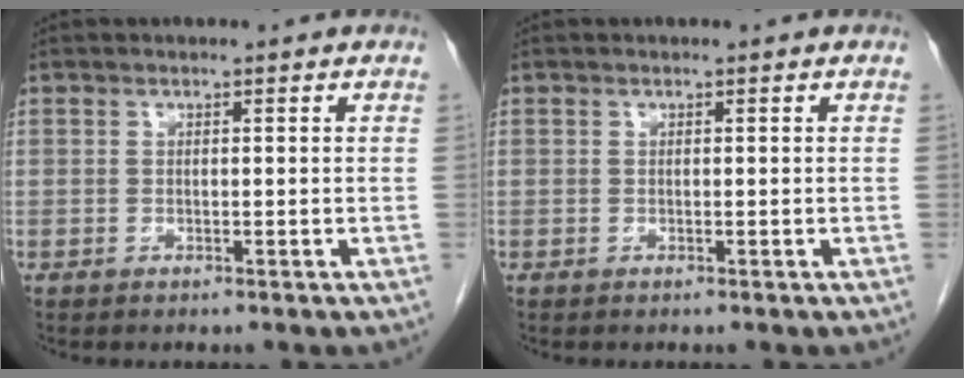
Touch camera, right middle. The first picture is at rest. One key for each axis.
{"total": 0.0}